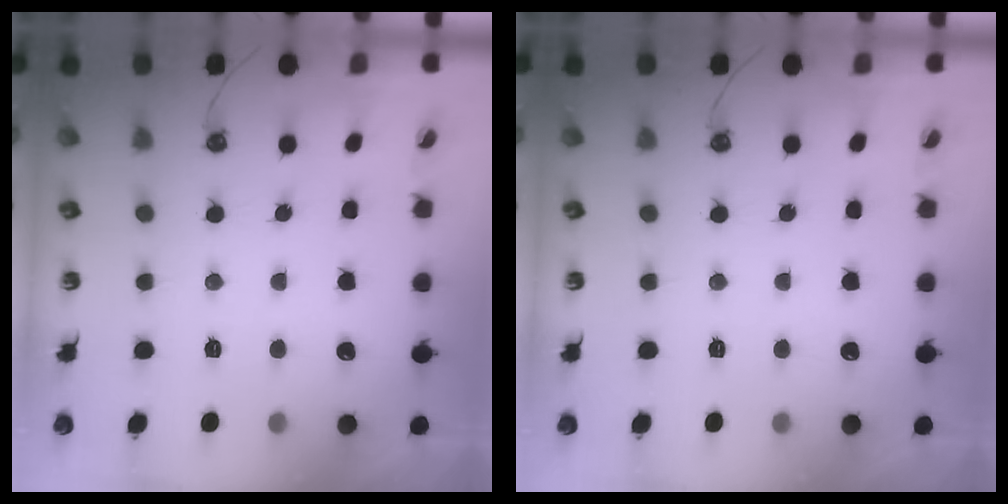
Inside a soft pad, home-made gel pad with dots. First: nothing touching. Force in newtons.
{"total": 0.0}